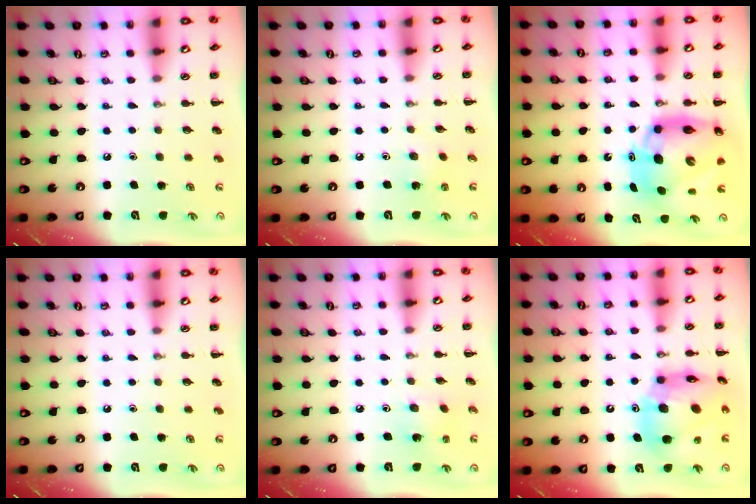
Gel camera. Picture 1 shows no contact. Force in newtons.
{"total": 3.6, "press": 3.4, "slide": 1.1}
{"total": 13.7, "press": 13.0, "slide": 4.2}
{"total": 0.0}
{"total": 1.4, "press": 1.3, "slide": 0.6}
{"total": 17.1, "press": 16.3, "slide": 5.0}